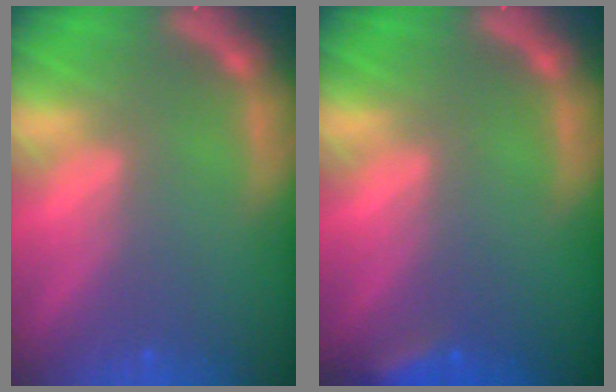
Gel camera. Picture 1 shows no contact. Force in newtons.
{"total": 2.4}